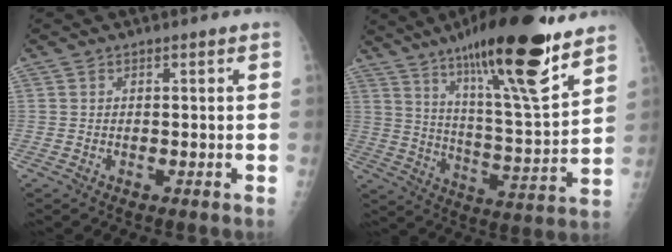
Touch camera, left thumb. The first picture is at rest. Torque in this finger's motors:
{"motor_torque": [1.15, 0.11, 1.37, -1.42, 0.52]}